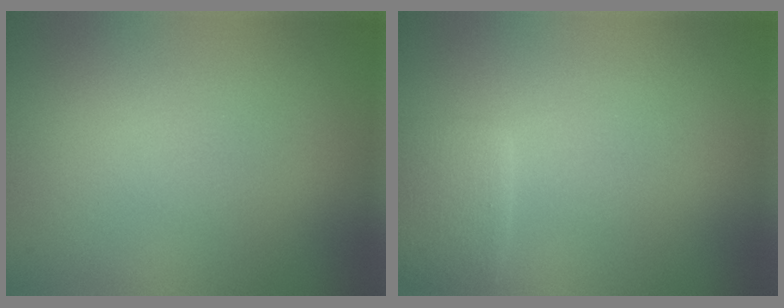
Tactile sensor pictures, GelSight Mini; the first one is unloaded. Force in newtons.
{"total": 2.3, "press": 2.3, "slide": 0.2}